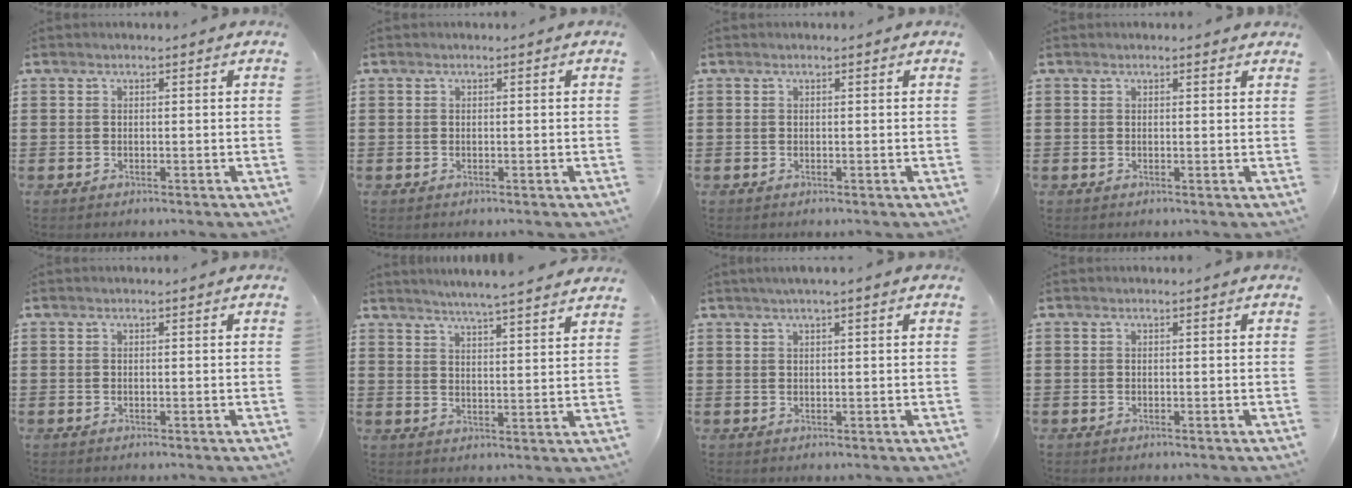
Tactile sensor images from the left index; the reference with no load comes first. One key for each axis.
{"total": 0.0}
{"total": 0.0}
{"total": 0.6, "fx": 0.5, "fy": 0.2, "fz": 0.3, "tx": -0.009, "ty": 0.001, "tz": 0.009}
{"total": 0.0}
{"total": 4.2, "fx": 4.1, "fy": -0.9, "fz": 0.6, "tx": -0.028, "ty": -0.023, "tz": 0.070}
{"total": 1.4, "fx": 0.9, "fy": -0.1, "fz": 1.1, "tx": -0.020, "ty": 0.001, "tz": 0.016}
{"total": 0.0}